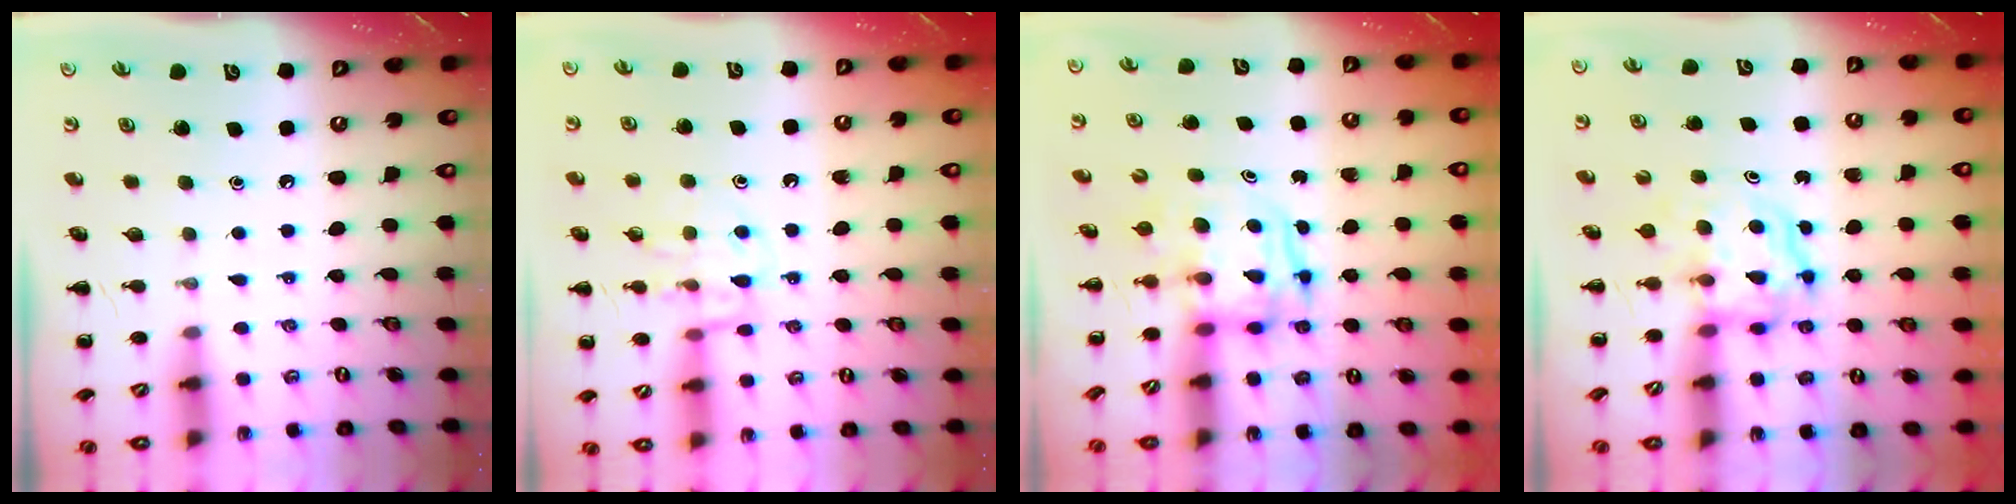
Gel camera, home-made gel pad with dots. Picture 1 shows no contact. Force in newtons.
{"total": 11.7, "press": 11.7, "slide": 0.8}
{"total": 4.0, "press": 3.9, "slide": 0.4}
{"total": 4.0, "press": 4.0, "slide": 0.4}